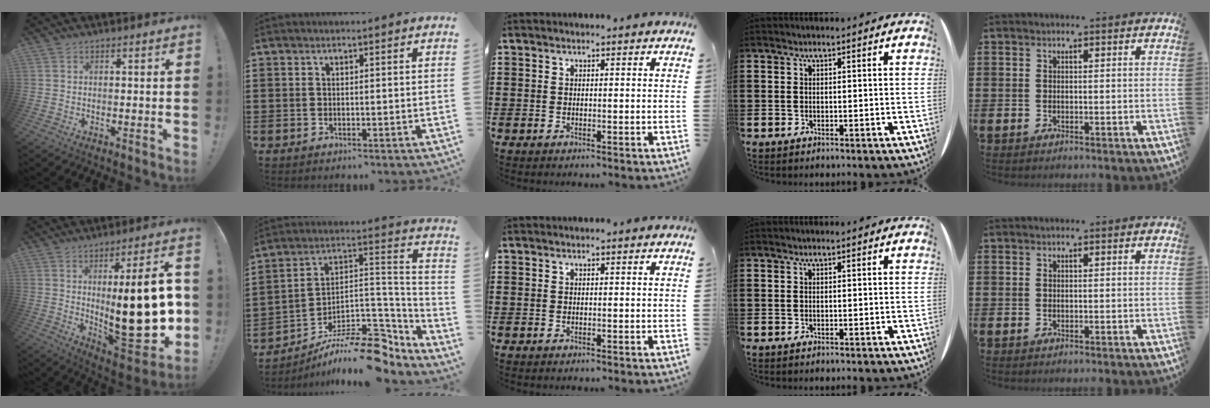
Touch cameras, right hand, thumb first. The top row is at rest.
{"thumb": {"total": 25.3, "force": [0.1, 8.1, 24.0], "torque": [-0.346, -0.022, 0.012]}, "index": {"total": 11.8, "force": [-8.7, 4.3, 6.8], "torque": [-0.096, 0.029, -0.155]}}